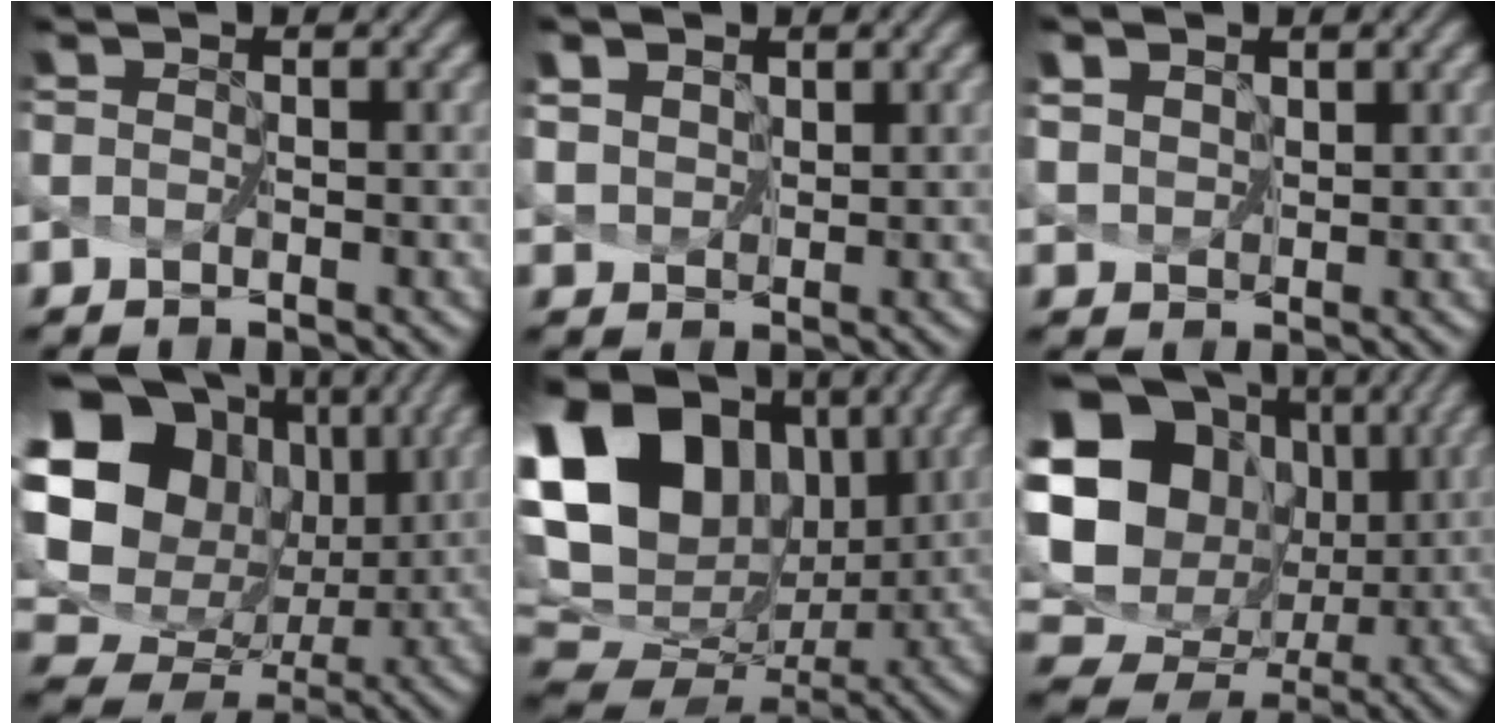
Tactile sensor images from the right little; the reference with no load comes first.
{"total": 2.6, "force": [1.7, 1.8, 0.7], "torque": [0.003, 0.011, 0.026]}
{"total": 2.3, "force": [1.6, 1.5, 0.6], "torque": [0.008, 0.008, 0.022]}
{"total": 17.0, "force": [5.6, 13.6, 8.5], "torque": [-0.196, 0.022, 0.117]}
{"total": 19.4, "force": [7.6, 14.3, 10.7], "torque": [-0.226, 0.044, 0.149]}
{"total": 18.2, "force": [4.9, 15.3, 8.4], "torque": [-0.193, 0.021, 0.091]}